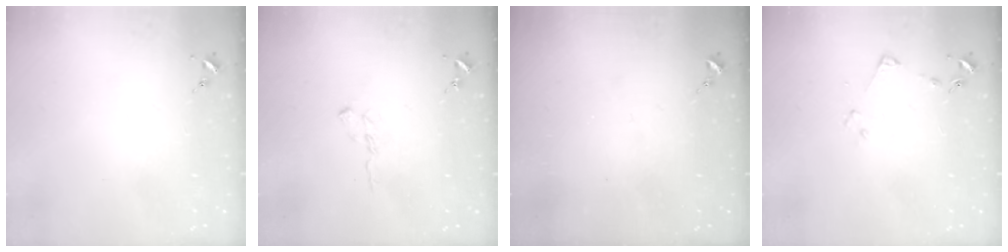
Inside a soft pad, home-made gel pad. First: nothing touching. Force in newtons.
{"total": 5.5, "press": 5.5, "slide": 0.6}
{"total": 0.0}
{"total": 4.5, "press": 4.5, "slide": 0.6}